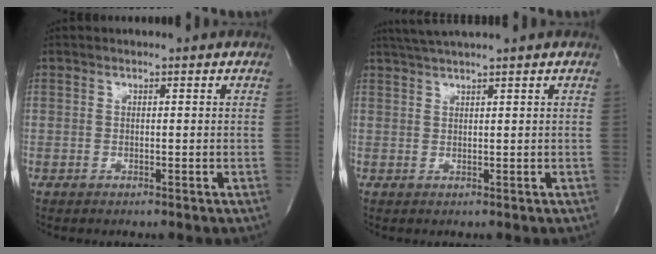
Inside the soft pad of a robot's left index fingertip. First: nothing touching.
{"total": 3.9, "force": [3.3, -1.0, 1.8], "torque": [-0.032, 0.017, 0.064]}